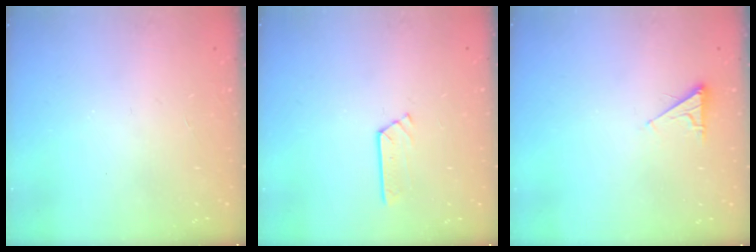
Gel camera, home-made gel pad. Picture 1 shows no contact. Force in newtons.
{"total": 2.4, "press": 2.4, "slide": 0.2}
{"total": 2.5, "press": 2.5, "slide": 0.4}